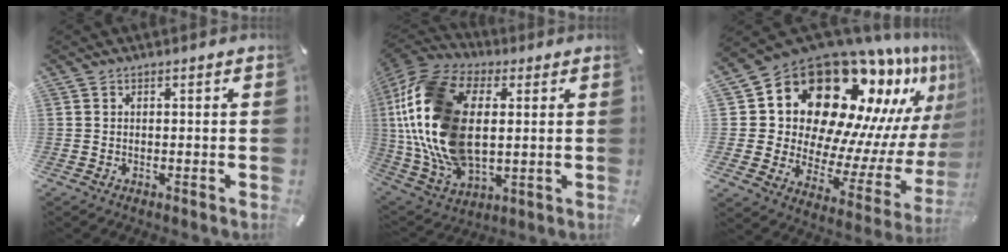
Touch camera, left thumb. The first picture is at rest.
{"total": 23.8, "force": [3.2, 15.4, 17.9], "torque": [-0.415, -0.003, 0.055]}
{"total": 22.6, "force": [14.2, 13.1, 11.8], "torque": [-0.167, -0.159, 0.262]}